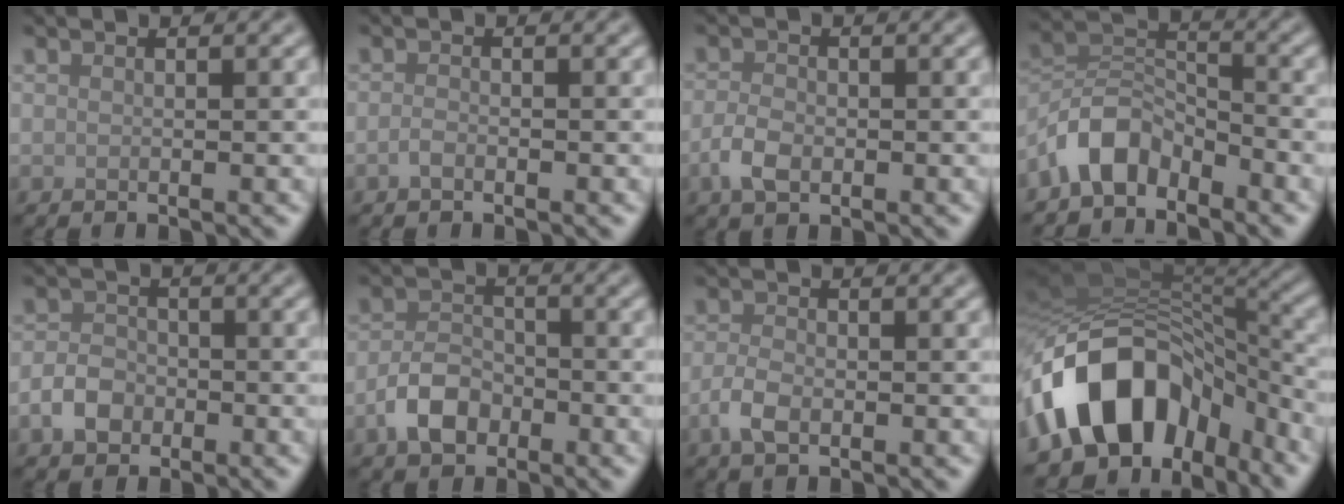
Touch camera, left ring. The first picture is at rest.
{"total": 0.9, "force": [-0.5, 0.4, 0.6], "torque": [-0.013, 0.000, -0.012]}
{"total": 2.6, "force": [-0.9, 1.6, 1.8], "torque": [-0.037, -0.002, -0.021]}
{"total": 5.2, "force": [-3.8, 2.8, 2.3], "torque": [-0.040, 0.009, -0.085]}
{"total": 2.8, "force": [-1.3, 2.0, 1.3], "torque": [-0.021, 0.003, -0.029]}
{"total": 3.8, "force": [-1.9, 2.4, 2.2], "torque": [-0.038, 0.005, -0.043]}
{"total": 2.4, "force": [-0.9, 1.3, 1.8], "torque": [-0.037, -0.001, -0.022]}
{"total": 13.6, "force": [-5.4, 9.0, 8.5], "torque": [-0.153, 0.012, -0.099]}